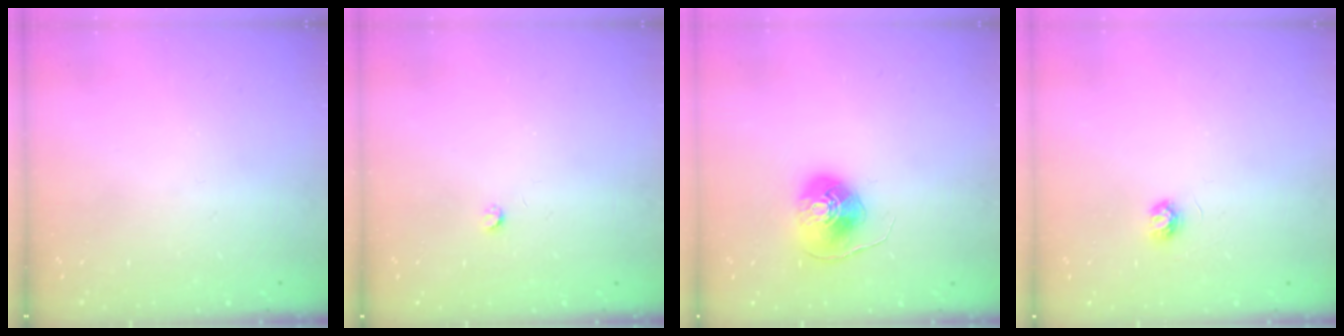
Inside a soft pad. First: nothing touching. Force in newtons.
{"total": 2.5, "press": 2.5, "slide": 0.4}
{"total": 9.1, "press": 9.1, "slide": 0.4}
{"total": 3.5, "press": 3.4, "slide": 0.3}